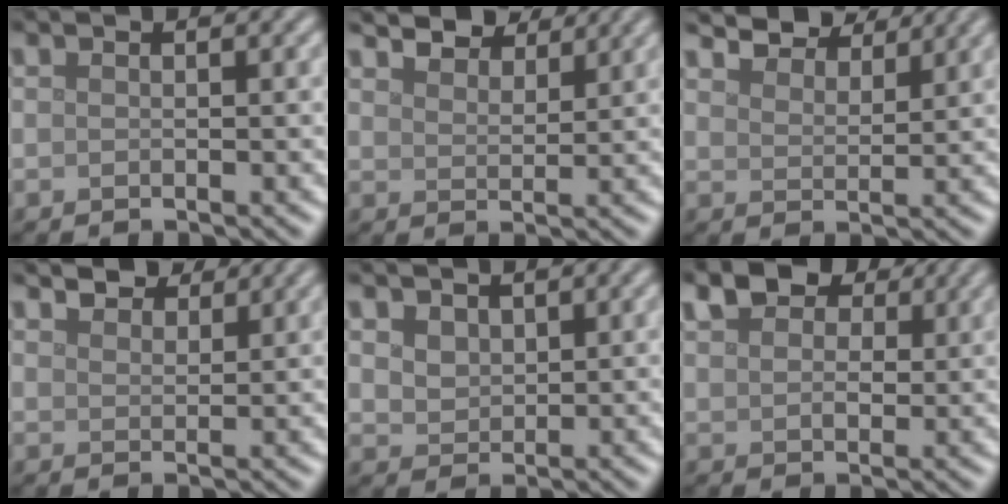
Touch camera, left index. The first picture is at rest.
{"total": 5.2, "force": [4.7, 1.4, 1.6], "torque": [-0.035, -0.007, 0.083]}
{"total": 5.4, "force": [5.1, 1.3, 1.5], "torque": [-0.039, 0.004, 0.087]}
{"total": 3.4, "force": [3.1, 1.0, 1.0], "torque": [-0.021, 0.003, 0.053]}
{"total": 2.8, "force": [1.7, 1.9, 1.2], "torque": [-0.034, 0.000, 0.037]}
{"total": 4.7, "force": [2.8, 2.8, 2.5], "torque": [-0.048, 0.008, 0.041]}